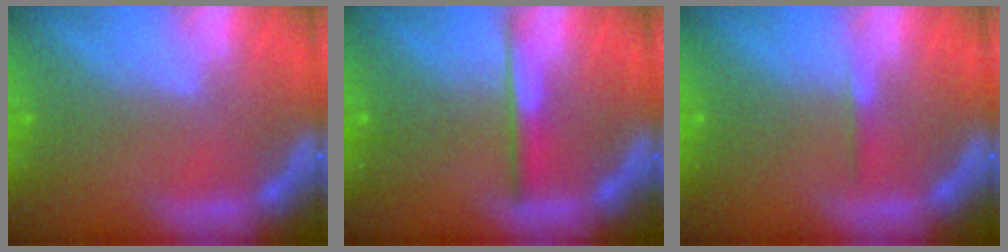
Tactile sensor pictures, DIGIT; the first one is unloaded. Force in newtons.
{"total": 2.4}
{"total": 0.9}